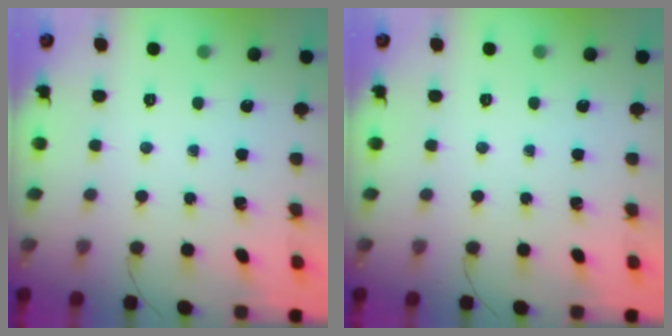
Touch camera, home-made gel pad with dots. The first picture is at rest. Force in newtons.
{"total": 0.0}